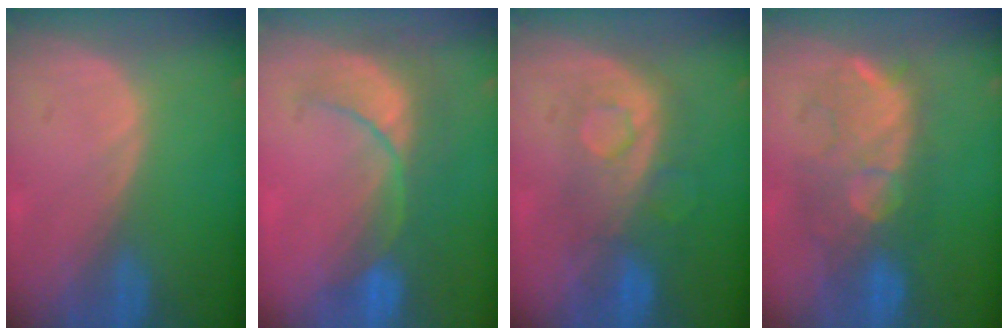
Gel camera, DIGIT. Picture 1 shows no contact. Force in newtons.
{"total": 8.4, "press": 8.1, "slide": 2.3}
{"total": 7.7, "press": 7.6, "slide": 1.5}
{"total": 9.0, "press": 9.0, "slide": 1.2}